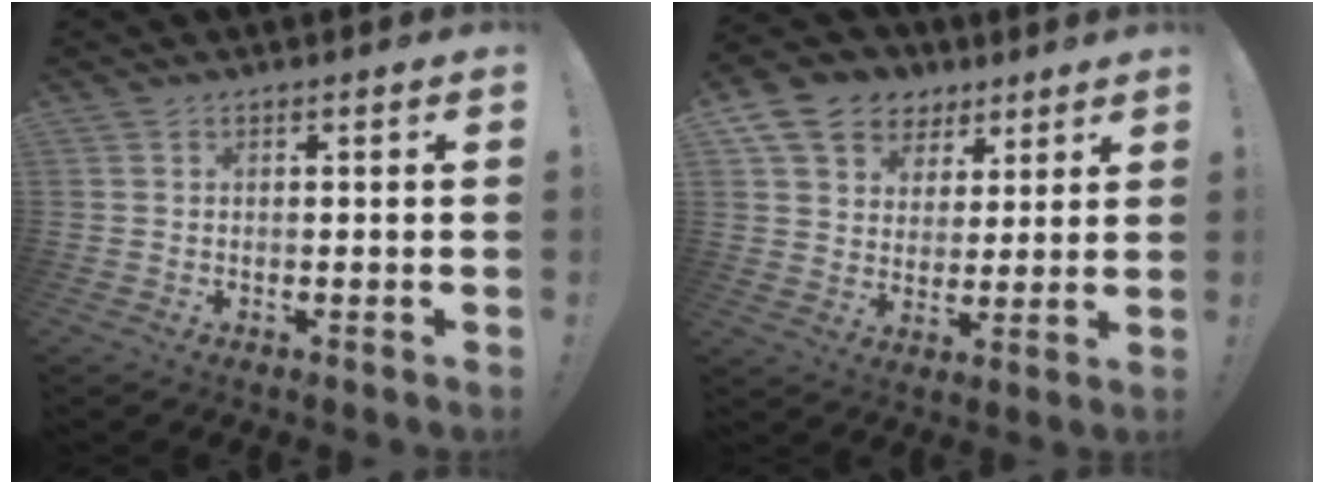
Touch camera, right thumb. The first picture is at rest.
{"total": 12.3, "force": [6.7, 9.5, 4.1], "torque": [-0.068, -0.041, 0.135]}